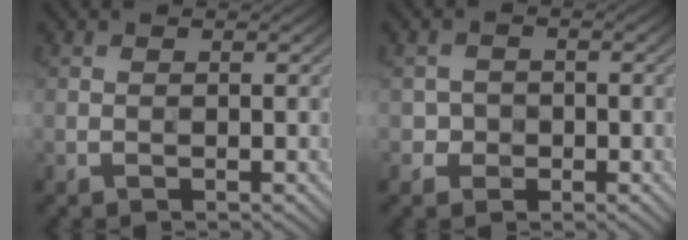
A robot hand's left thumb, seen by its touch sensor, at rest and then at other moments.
{"total": 1.9, "force": [-0.5, 1.8, 0.3], "torque": [0.004, 0.002, -0.014]}